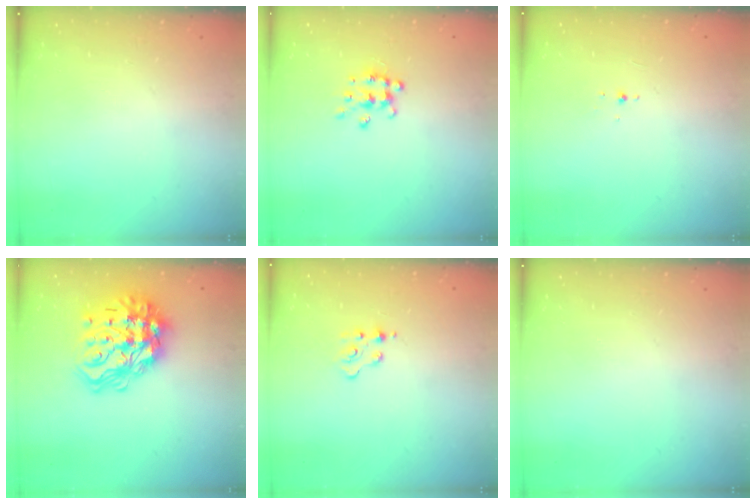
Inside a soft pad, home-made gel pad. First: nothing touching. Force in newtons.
{"total": 6.7, "press": 6.6, "slide": 0.6}
{"total": 2.0, "press": 1.9, "slide": 0.8}
{"total": 21.6, "press": 21.5, "slide": 2.0}
{"total": 2.1, "press": 2.1, "slide": 0.5}
{"total": 0.0}